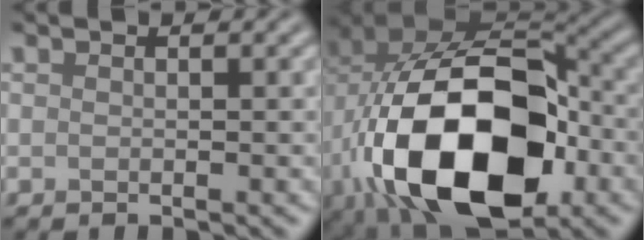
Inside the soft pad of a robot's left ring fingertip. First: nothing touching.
{"total": 18.3, "force": [-4.6, 11.2, 13.7], "torque": [-0.261, -0.031, -0.071]}